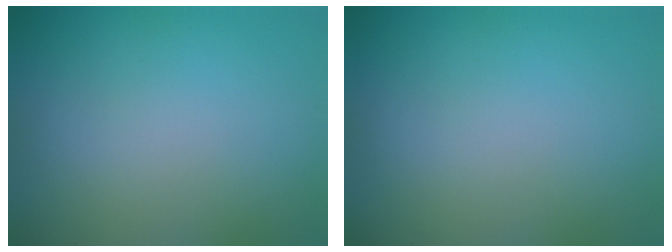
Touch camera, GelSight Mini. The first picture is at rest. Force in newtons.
{"total": 0.0}